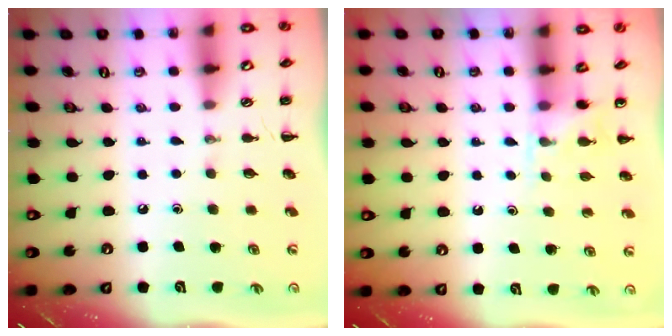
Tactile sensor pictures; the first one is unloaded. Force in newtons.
{"total": 4.8, "press": 4.6, "slide": 1.4}